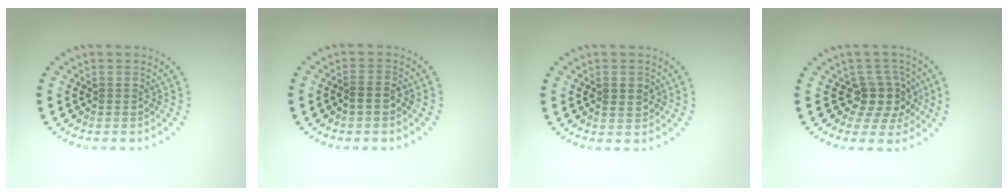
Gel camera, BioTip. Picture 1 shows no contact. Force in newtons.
{"total": 1.1, "press": 0.9, "slide": 0.6}
{"total": 1.3, "press": 1.2, "slide": 0.2}
{"total": 3.4, "press": 2.7, "slide": 2.1}